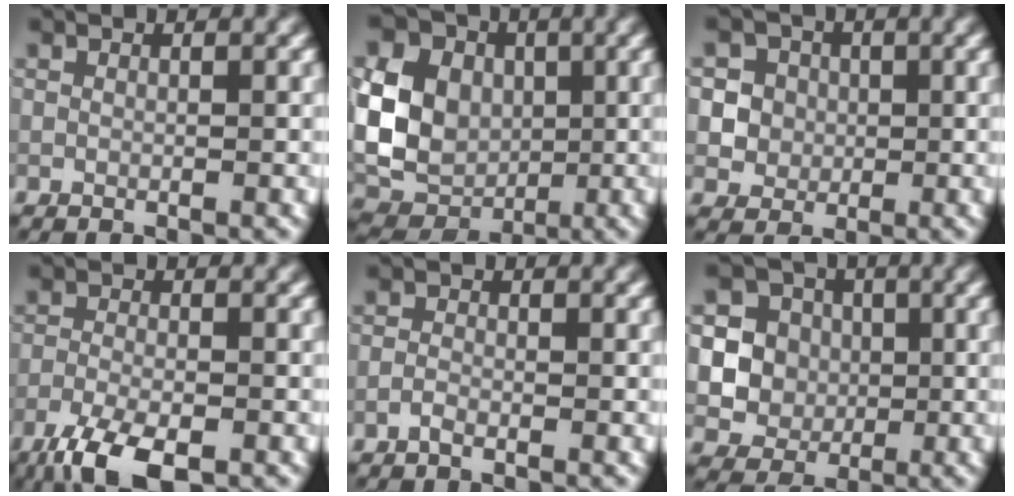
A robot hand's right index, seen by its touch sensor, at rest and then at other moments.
{"total": 10.6, "force": [1.3, 8.4, 6.2], "torque": [-0.129, 0.011, 0.015]}
{"total": 5.7, "force": [1.4, 5.2, 1.8], "torque": [-0.024, 0.025, 0.014]}
{"total": 6.1, "force": [-4.2, 1.9, 4.1], "torque": [-0.085, -0.015, -0.081]}
{"total": 1.0, "force": [-0.7, 0.4, 0.5], "torque": [-0.011, 0.001, -0.017]}
{"total": 6.8, "force": [0.6, 6.4, 2.1], "torque": [-0.039, 0.019, 0.006]}